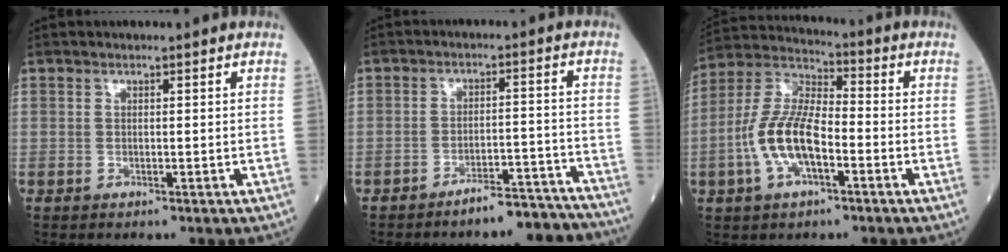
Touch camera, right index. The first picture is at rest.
{"total": 7.7, "force": [-7.2, 1.9, 1.9], "torque": [0.001, 0.038, -0.104]}
{"total": 11.5, "force": [-3.2, 4.4, 10.1], "torque": [-0.222, 0.013, -0.066]}